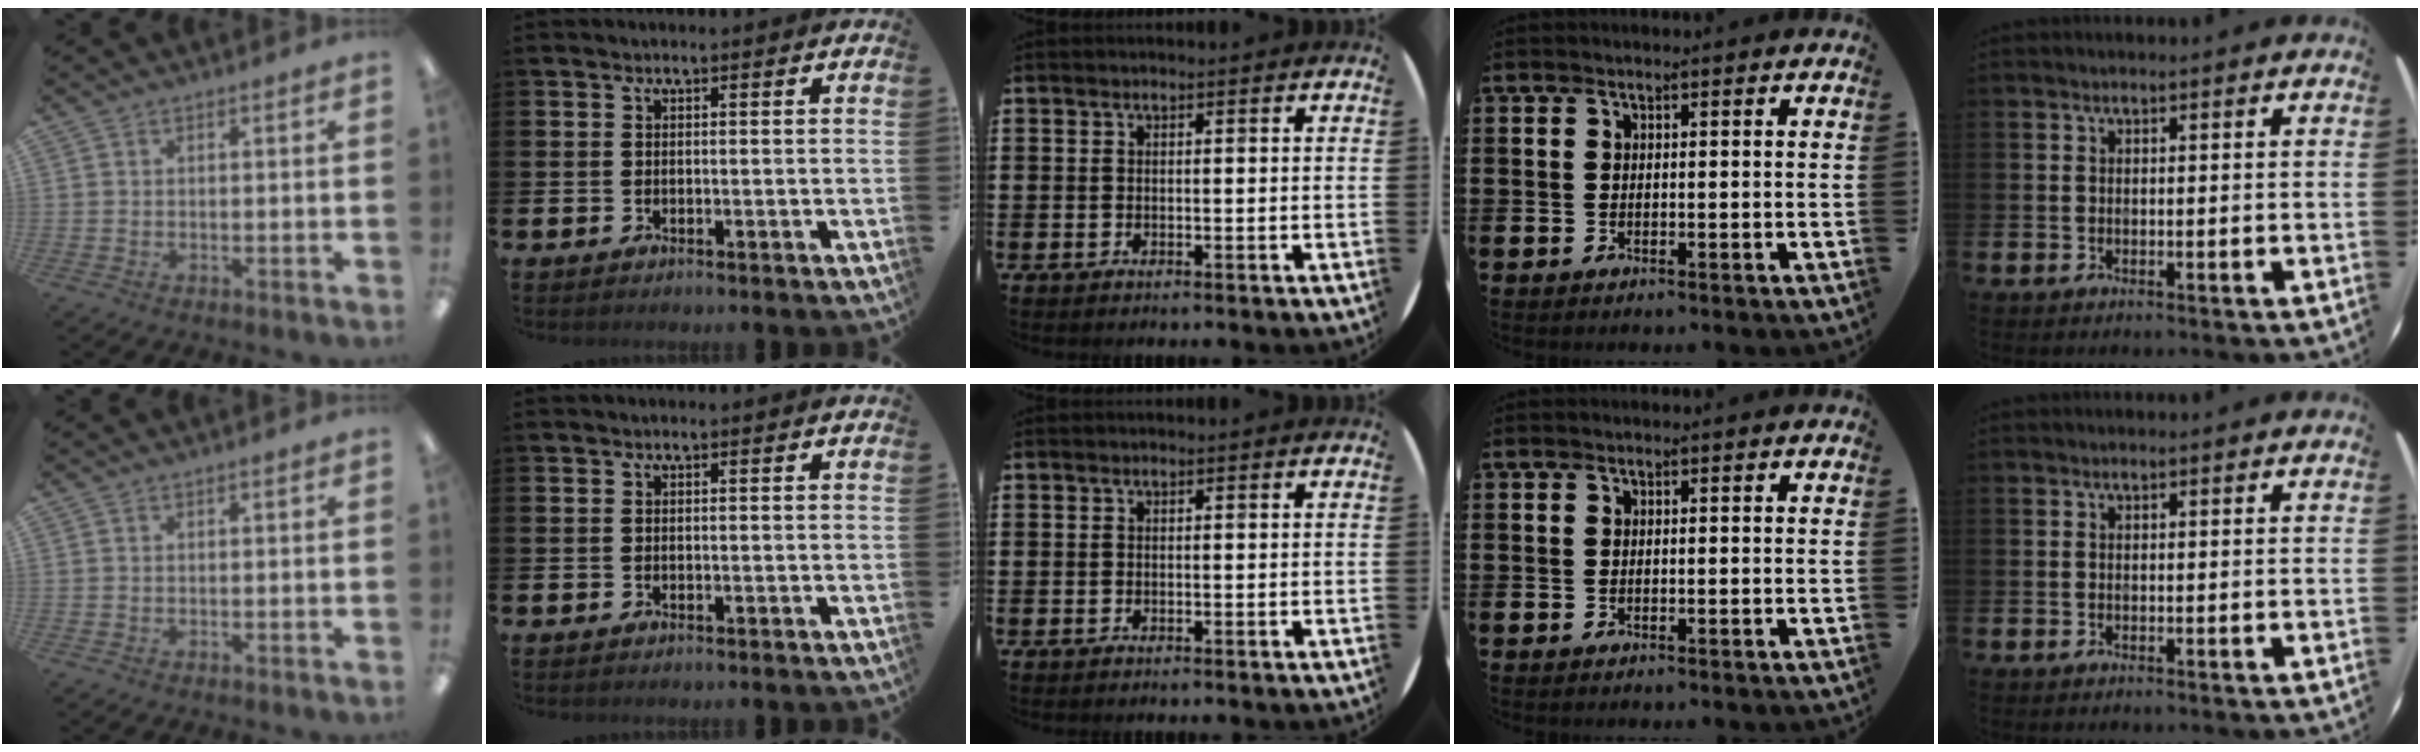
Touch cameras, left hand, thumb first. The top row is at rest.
{}